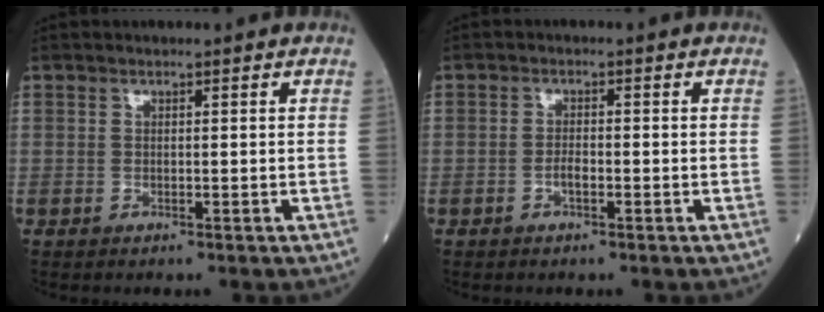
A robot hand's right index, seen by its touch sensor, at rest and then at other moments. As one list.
[{"total": 1.6, "force": [-0.7, 0.5, 1.3], "torque": [-0.027, 0.002, -0.014]}]